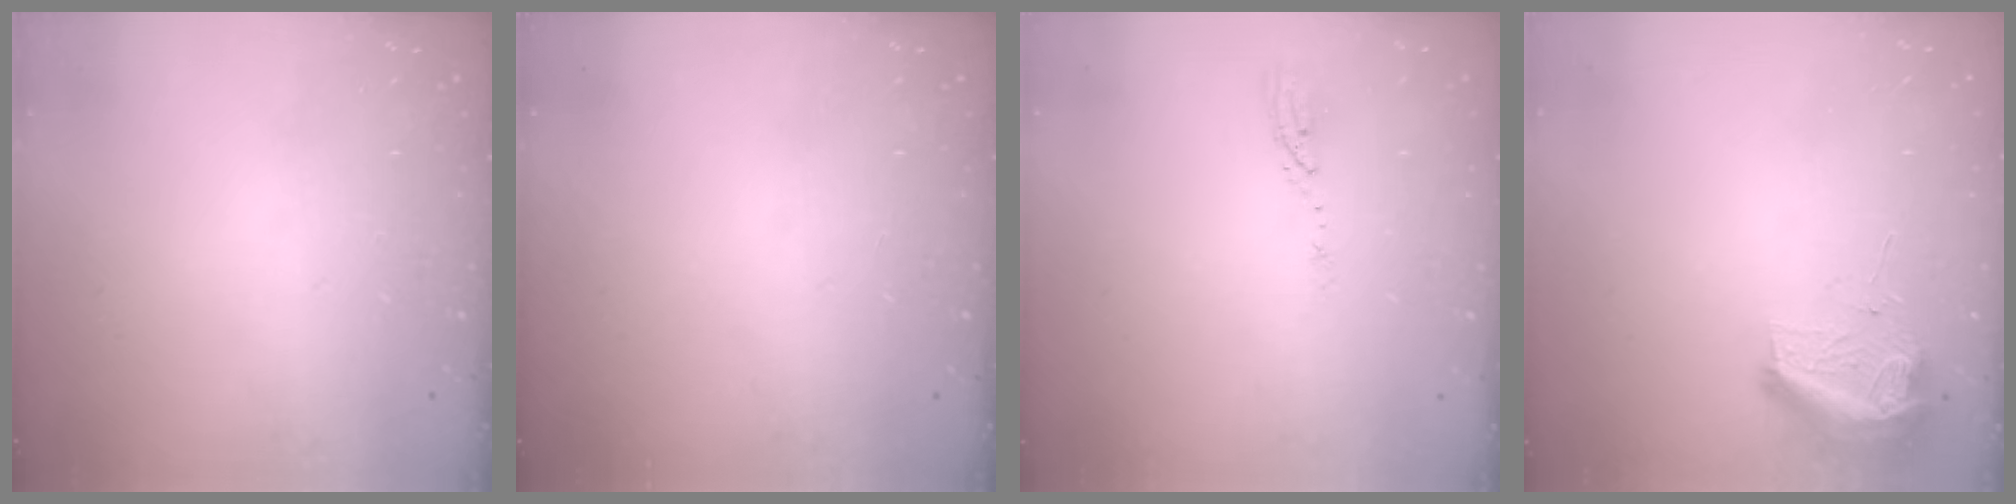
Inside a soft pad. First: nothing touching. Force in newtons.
{"total": 0.0}
{"total": 4.1, "press": 4.1, "slide": 0.3}
{"total": 9.0, "press": 8.9, "slide": 1.1}